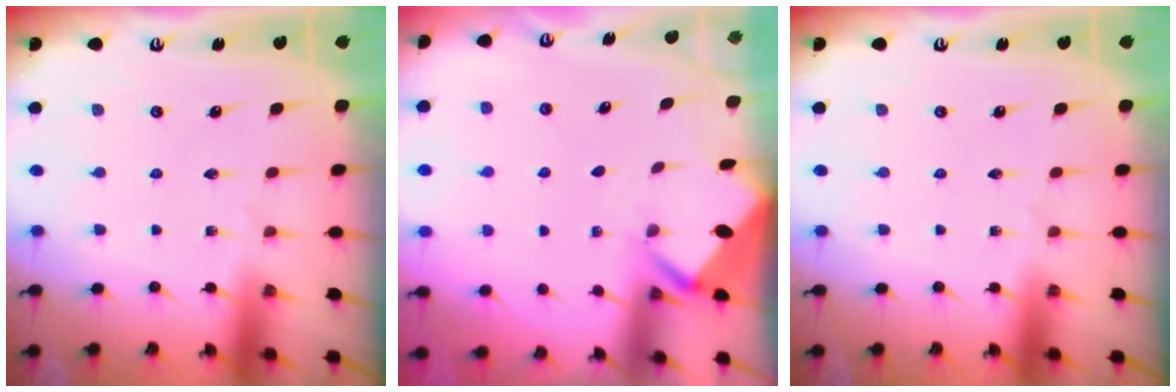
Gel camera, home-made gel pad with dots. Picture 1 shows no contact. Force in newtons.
{"total": 2.8, "press": 2.8, "slide": 0.2}
{"total": 0.0}